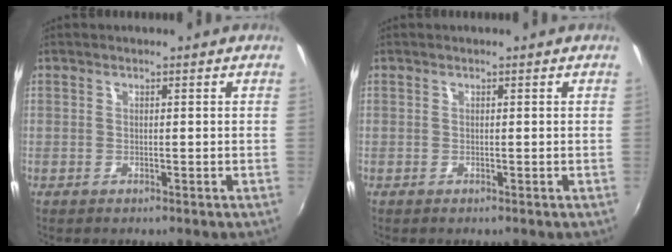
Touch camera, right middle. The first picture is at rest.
{"total": 0.0}